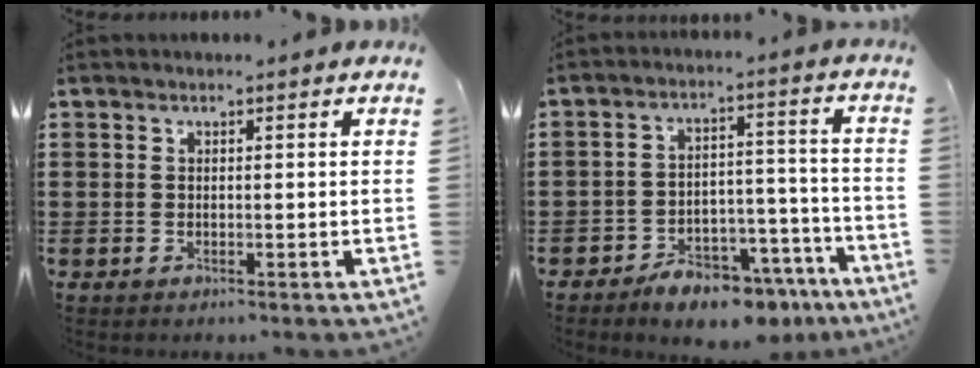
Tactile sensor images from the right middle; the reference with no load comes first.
{"total": 6.9, "force": [-6.2, 2.2, 2.2], "torque": [-0.026, 0.027, -0.114]}